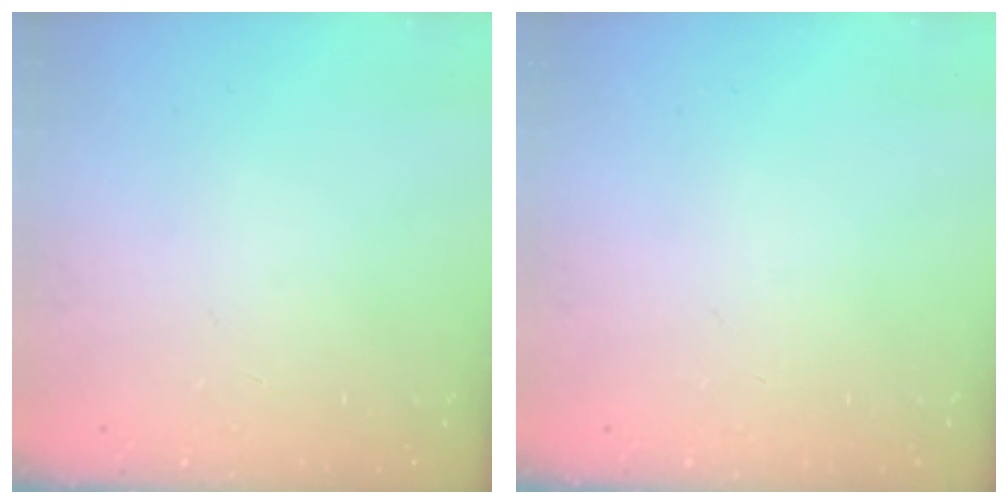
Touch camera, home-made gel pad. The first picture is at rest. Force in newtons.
{"total": 0.0}